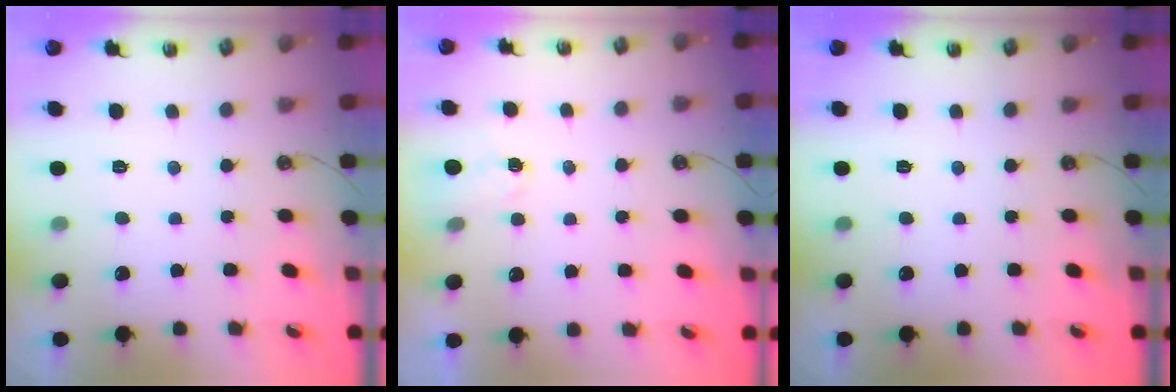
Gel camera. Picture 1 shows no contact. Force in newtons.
{"total": 1.8, "press": 1.8, "slide": 0.3}
{"total": 0.0}